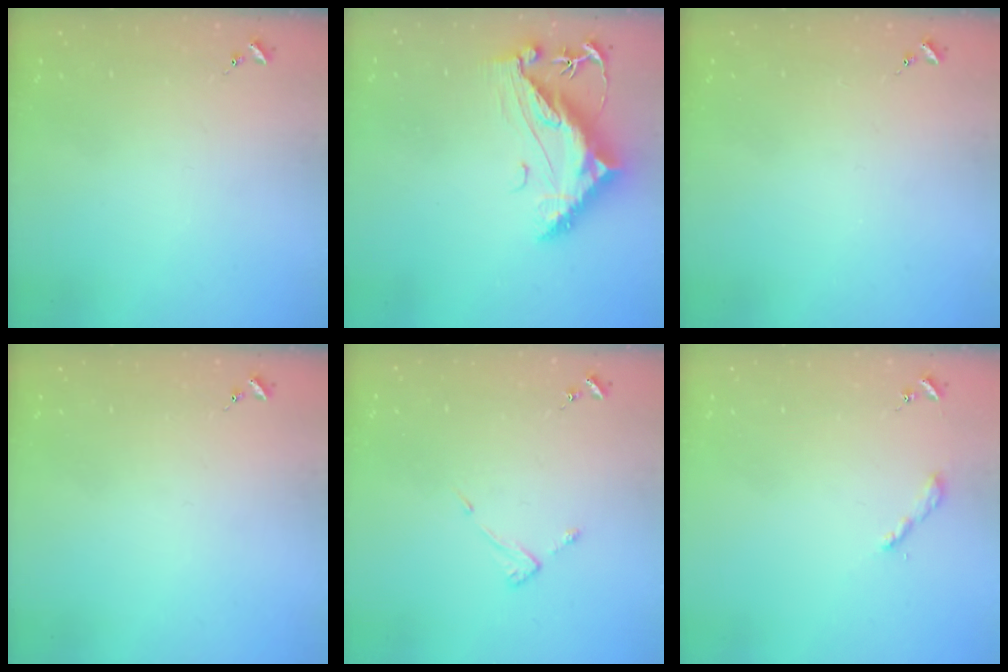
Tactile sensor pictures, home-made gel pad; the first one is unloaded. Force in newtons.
{"total": 13.0, "press": 12.9, "slide": 1.6}
{"total": 0.0}
{"total": 0.0}
{"total": 3.6, "press": 3.6, "slide": 0.4}
{"total": 2.2, "press": 2.2, "slide": 0.2}